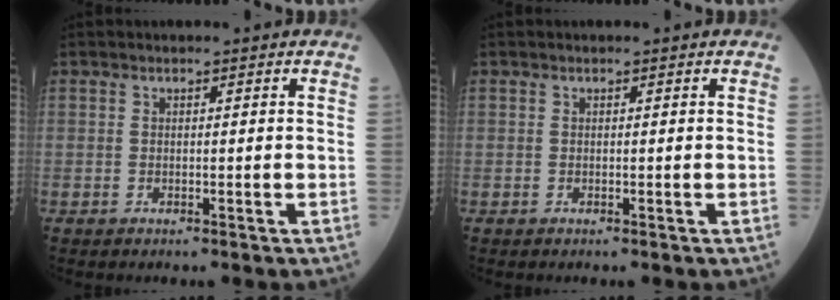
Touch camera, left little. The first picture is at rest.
{"total": 0.0}